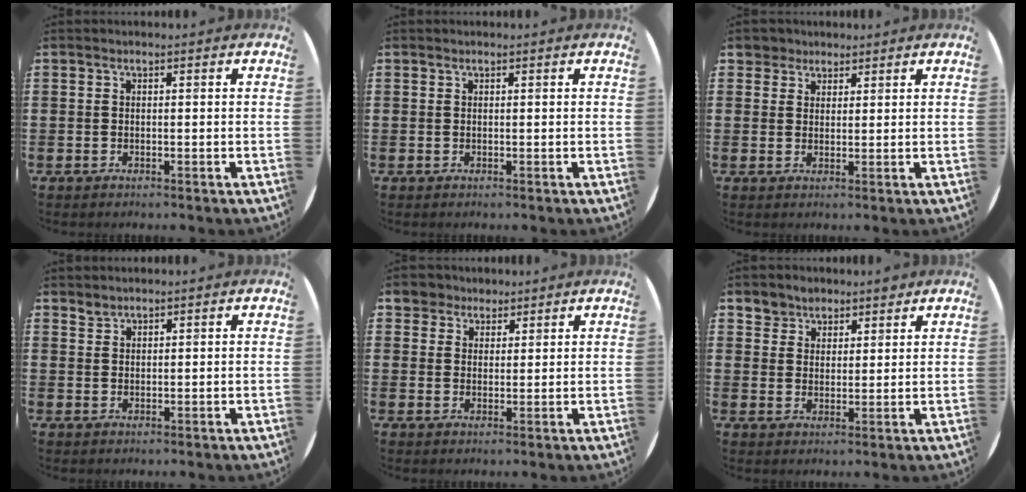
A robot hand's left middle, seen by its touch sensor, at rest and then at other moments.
{"total": 0.0}
{"total": 3.1, "force": [2.5, 1.8, 0.0], "torque": [-0.003, 0.006, 0.046]}
{"total": 1.3, "force": [1.3, 0.3, -0.2], "torque": [0.003, 0.001, 0.025]}
{"total": 3.9, "force": [3.3, 2.1, 0.1], "torque": [-0.009, 0.002, 0.061]}
{"total": 4.4, "force": [3.7, 2.4, -0.1], "torque": [-0.013, 0.000, 0.070]}